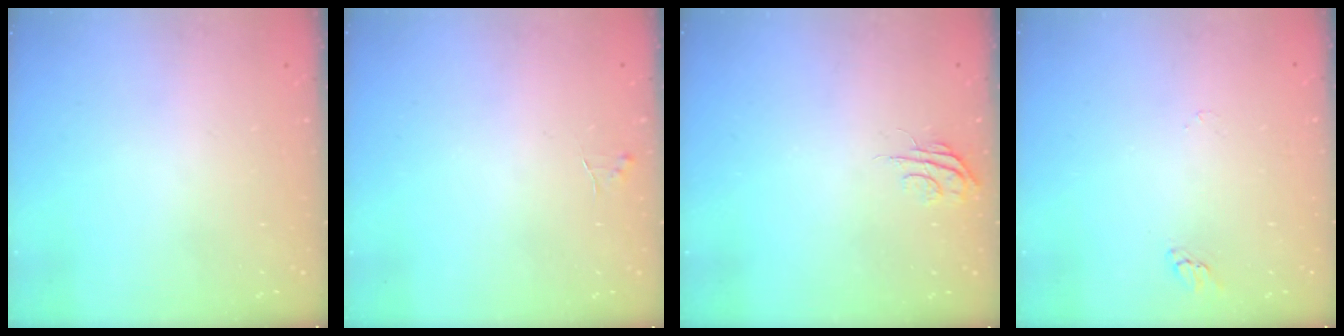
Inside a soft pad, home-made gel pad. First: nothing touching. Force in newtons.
{"total": 3.7, "press": 3.7, "slide": 0.4}
{"total": 4.5, "press": 4.5, "slide": 0.5}
{"total": 2.5, "press": 2.5, "slide": 0.2}